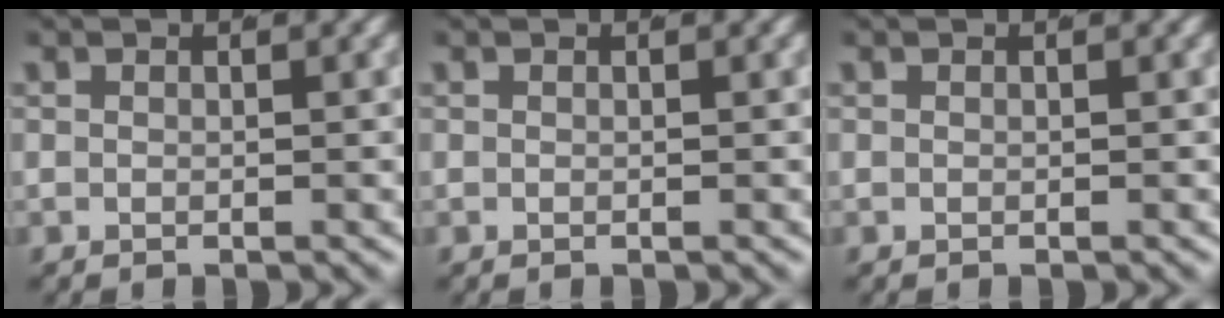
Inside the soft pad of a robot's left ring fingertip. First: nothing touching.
{"total": 0.0}
{"total": 0.0}